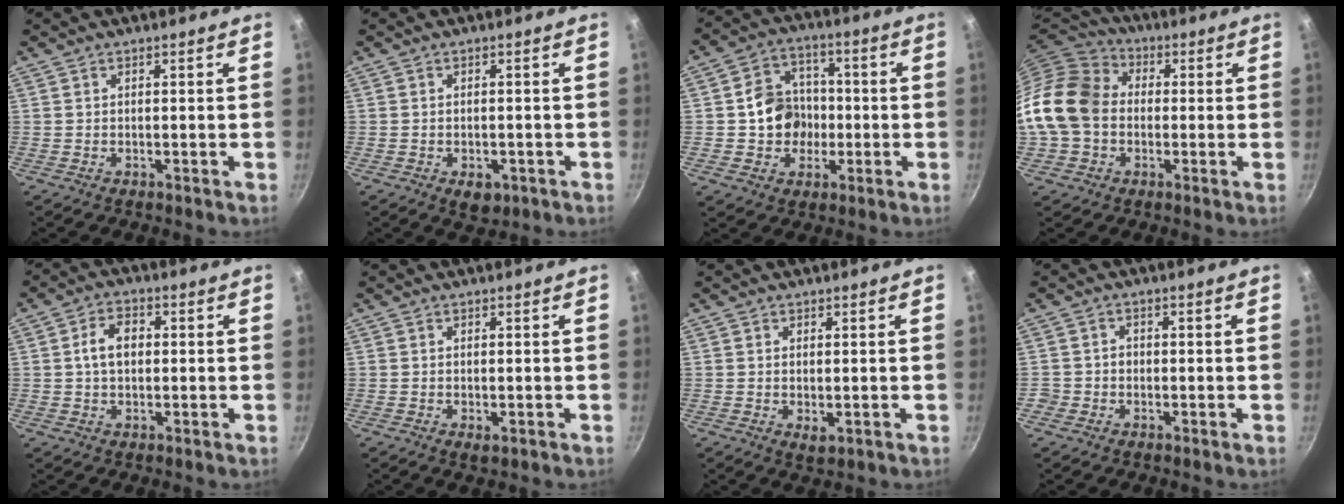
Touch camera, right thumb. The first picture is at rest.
{"total": 3.9, "force": [-1.6, 2.4, 2.6], "torque": [-0.029, 0.005, -0.013]}
{"total": 10.5, "force": [-0.9, 9.2, 5.0], "torque": [-0.047, 0.025, -0.020]}
{"total": 16.2, "force": [-0.3, 12.9, 9.8], "torque": [-0.172, 0.036, -0.019]}
{"total": 5.9, "force": [0.5, 4.0, 4.3], "torque": [-0.060, 0.014, 0.003]}
{"total": 1.4, "force": [-0.3, 0.6, 1.2], "torque": [-0.021, -0.005, -0.004]}
{"total": 2.2, "force": [-0.1, 1.1, 2.0], "torque": [-0.032, -0.009, 0.000]}
{"total": 2.1, "force": [-0.7, 1.9, 0.5], "torque": [0.005, 0.008, -0.013]}